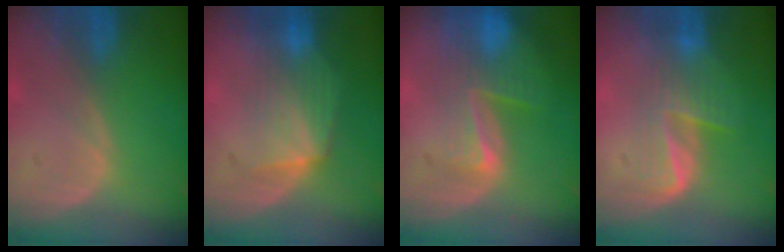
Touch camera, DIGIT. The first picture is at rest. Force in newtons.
{"total": 7.0, "press": 6.6, "slide": 2.3}
{"total": 8.2, "press": 7.1, "slide": 4.1}
{"total": 6.3, "press": 5.5, "slide": 3.1}